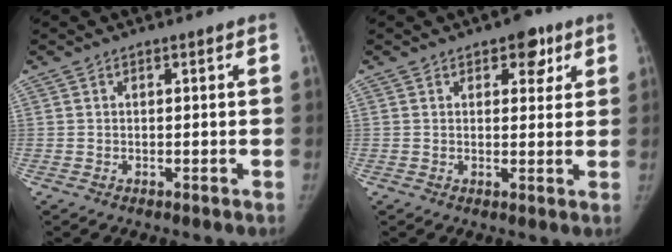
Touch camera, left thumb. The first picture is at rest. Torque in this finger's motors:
{"motor_torque": [0.71, 0.50, 0.84, -0.72, 0.08]}